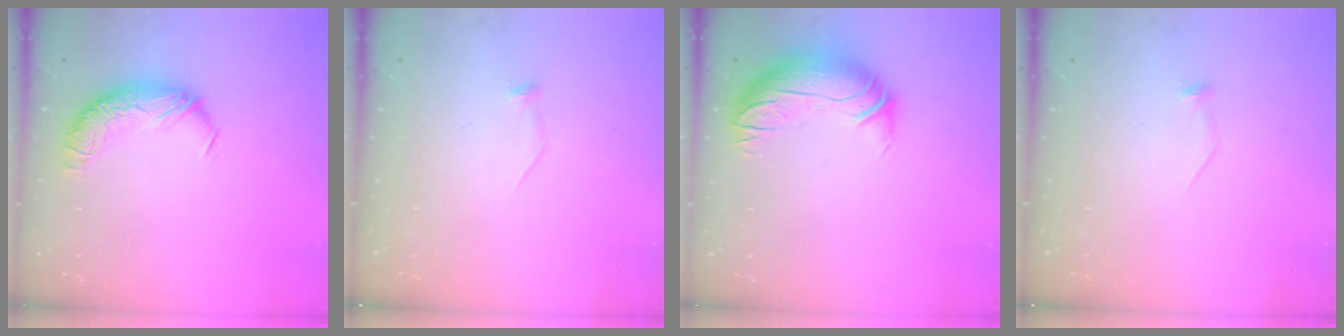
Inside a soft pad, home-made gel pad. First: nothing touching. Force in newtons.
{"total": 7.1, "press": 7.0, "slide": 0.9}
{"total": 3.0, "press": 0.4, "slide": 2.9}
{"total": 7.1, "press": 7.0, "slide": 0.9}